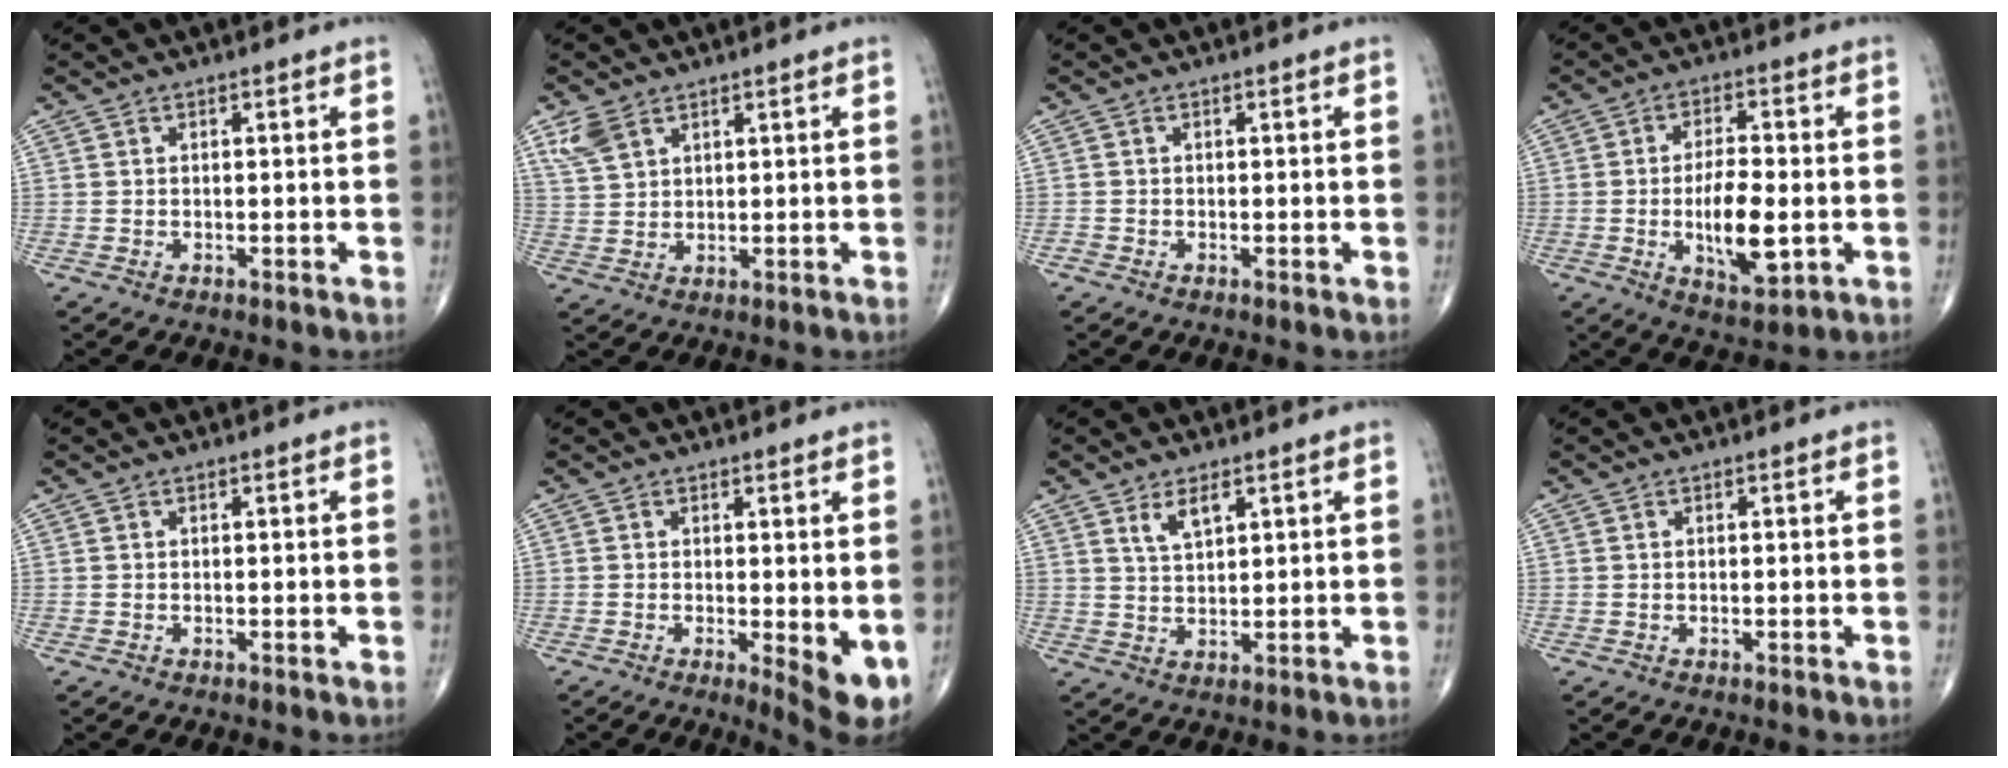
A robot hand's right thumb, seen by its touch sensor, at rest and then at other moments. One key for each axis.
{"total": 4.5, "fx": 3.0, "fy": 2.5, "fz": 2.3, "tx": -0.043, "ty": -0.008, "tz": 0.070}
{"total": 0.6, "fx": -0.3, "fy": 0.4, "fz": 0.2, "tx": -0.002, "ty": -0.001, "tz": -0.010}
{"total": 10.4, "fx": -1.7, "fy": 4.2, "fz": 9.4, "tx": -0.157, "ty": -0.003, "tz": -0.023}
{"total": 0.0}
{"total": 5.9, "fx": -0.6, "fy": 1.8, "fz": 5.6, "tx": -0.074, "ty": -0.016, "tz": -0.006}
{"total": 4.1, "fx": 2.4, "fy": 1.7, "fz": 2.8, "tx": -0.047, "ty": -0.014, "tz": 0.049}
{"total": 0.0}